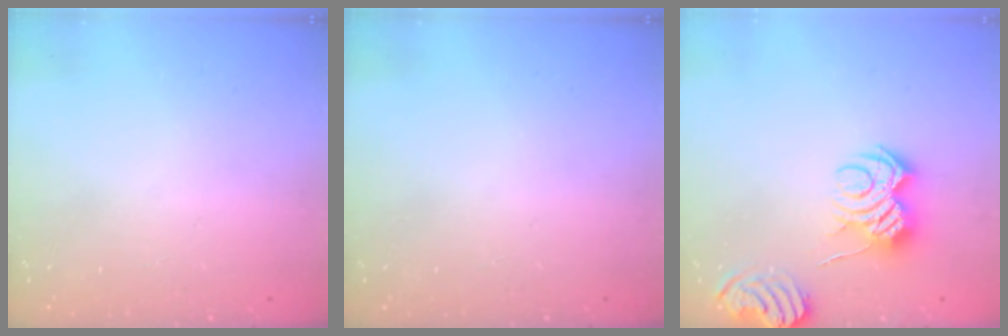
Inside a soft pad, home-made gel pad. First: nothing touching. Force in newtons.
{"total": 0.0}
{"total": 7.0, "press": 7.0, "slide": 0.6}